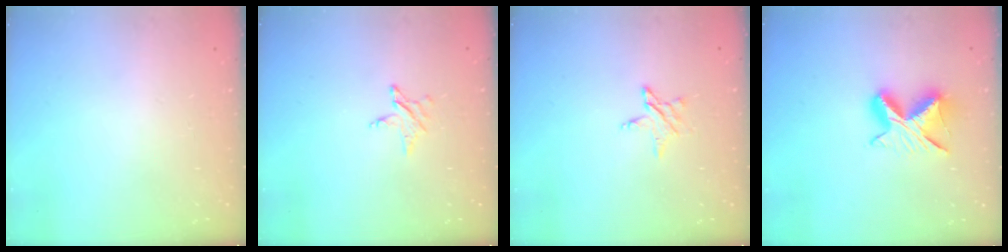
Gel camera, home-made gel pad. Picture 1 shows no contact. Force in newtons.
{"total": 2.9, "press": 2.8, "slide": 0.3}
{"total": 4.5, "press": 4.5, "slide": 0.4}
{"total": 9.0, "press": 8.9, "slide": 0.5}